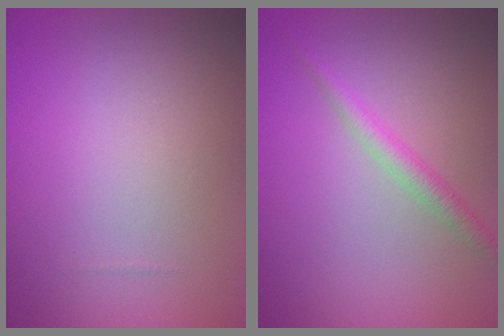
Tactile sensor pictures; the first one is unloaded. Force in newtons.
{"total": 1.8, "press": 1.8, "slide": 0.0}